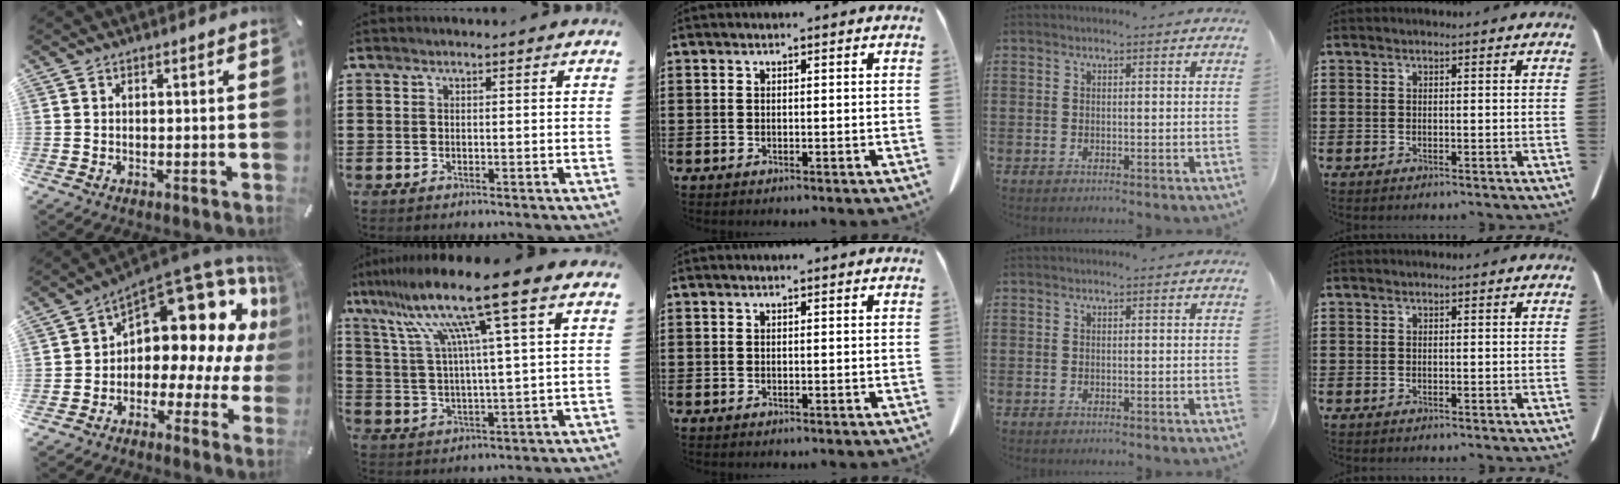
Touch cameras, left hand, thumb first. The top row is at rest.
{"thumb": {"total": 16.3, "force": [7.4, 9.2, 11.2], "torque": [-0.141, -0.075, 0.115]}, "index": {"total": 14.1, "force": [8.5, -0.4, 11.2], "torque": [-0.256, -0.027, 0.127]}}